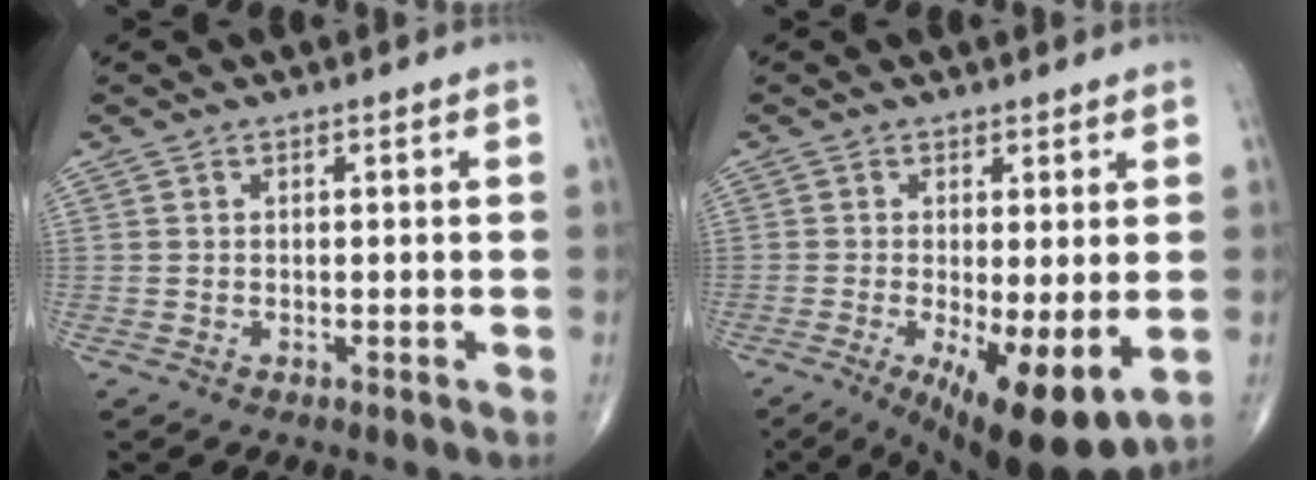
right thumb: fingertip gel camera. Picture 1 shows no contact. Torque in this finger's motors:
{"motor_torque": [0.01, 1.05, 0.11, -0.41, 0.16]}